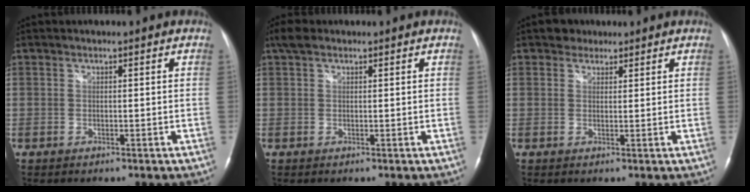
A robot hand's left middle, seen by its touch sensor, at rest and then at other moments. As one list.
[{"total": 2.4, "force": [1.6, 1.2, 1.3], "torque": [-0.031, 0.024, 0.031]}, {"total": 2.3, "force": [1.6, 1.6, 0.2], "torque": [-0.004, 0.010, 0.023]}]